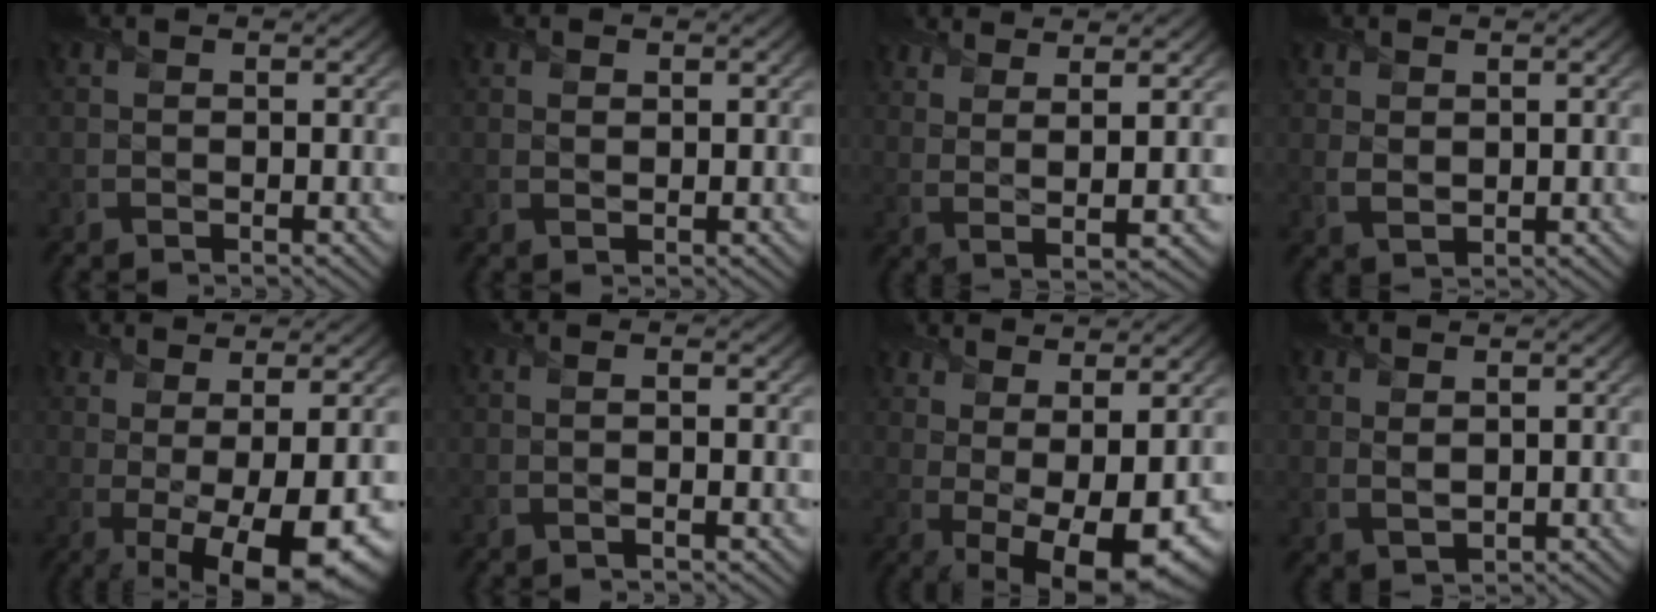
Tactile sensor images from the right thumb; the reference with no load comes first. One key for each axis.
{"total": 0.7, "fx": 0.4, "fy": 0.4, "fz": 0.3, "tx": -0.009, "ty": -0.003, "tz": 0.009}
{"total": 5.9, "fx": 3.3, "fy": 0.9, "fz": 4.8, "tx": -0.084, "ty": 0.004, "tz": 0.052}
{"total": 2.0, "fx": 0.9, "fy": 1.4, "fz": 1.1, "tx": -0.028, "ty": -0.004, "tz": 0.023}
{"total": 11.7, "fx": -1.4, "fy": 3.6, "fz": 11.1, "tx": -0.123, "ty": 0.018, "tz": 0.001}
{"total": 1.5, "fx": -0.1, "fy": 0.2, "fz": 1.5, "tx": -0.027, "ty": 0.002, "tz": -0.006}
{"total": 11.5, "fx": 1.1, "fy": 4.2, "fz": 10.7, "tx": -0.142, "ty": 0.019, "tz": 0.051}
{"total": 2.1, "fx": 1.2, "fy": 1.1, "fz": 1.3, "tx": -0.037, "ty": -0.003, "tz": 0.030}